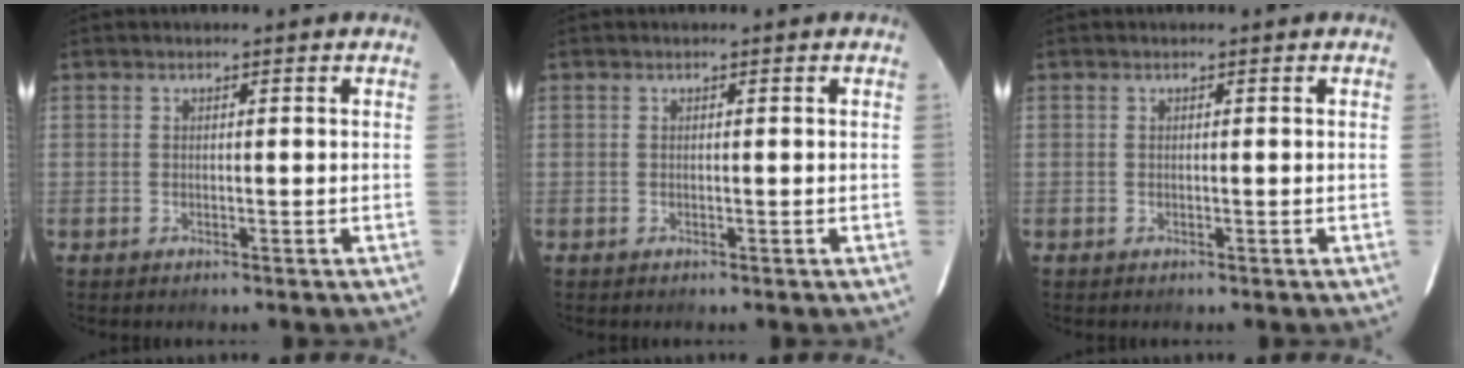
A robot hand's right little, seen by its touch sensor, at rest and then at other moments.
{"total": 0.0}
{"total": 0.0}